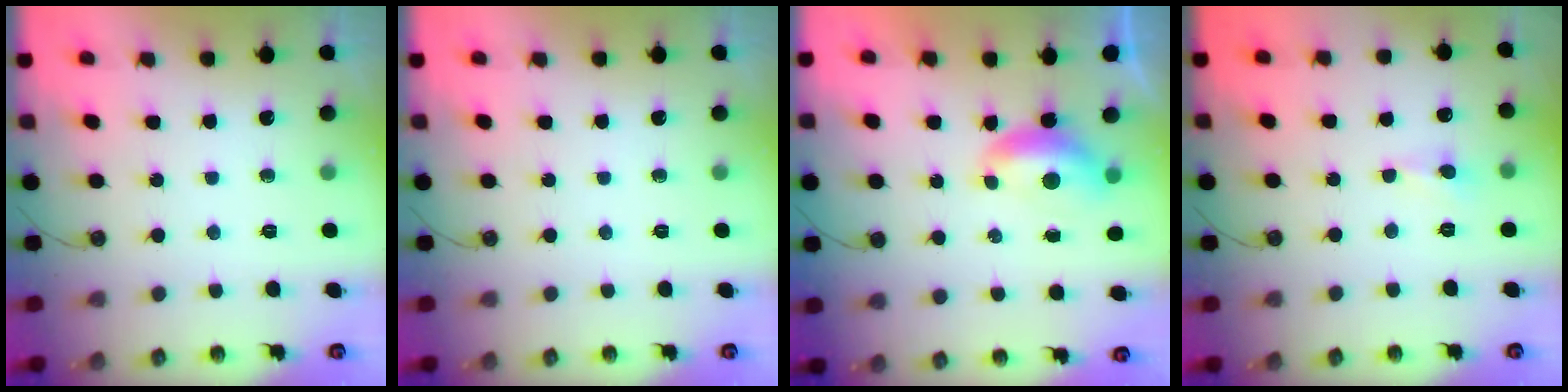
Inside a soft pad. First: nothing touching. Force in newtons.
{"total": 0.0}
{"total": 0.6, "press": 0.0, "slide": 0.6}
{"total": 1.9, "press": 1.8, "slide": 0.6}